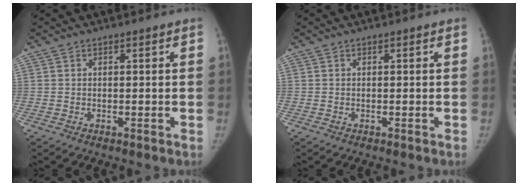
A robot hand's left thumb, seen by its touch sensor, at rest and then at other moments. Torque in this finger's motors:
{"motor_torque": [0.05, 0.00, 0.24, -0.03, 0.02]}